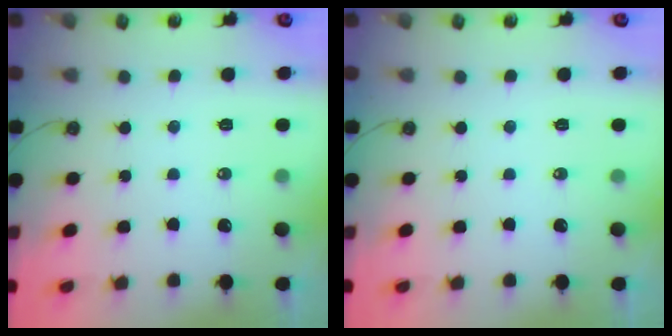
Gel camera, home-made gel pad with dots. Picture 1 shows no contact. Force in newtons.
{"total": 0.0}